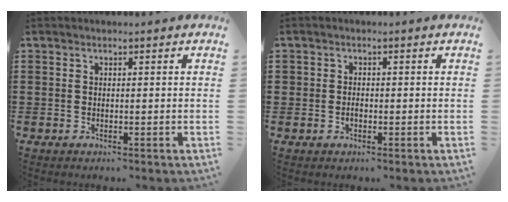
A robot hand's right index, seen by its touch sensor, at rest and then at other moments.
{"total": 1.1, "force": [-0.6, 0.8, 0.6], "torque": [-0.013, -0.002, -0.011]}